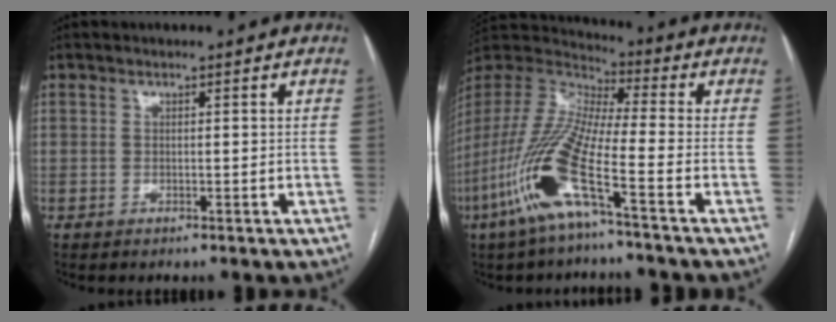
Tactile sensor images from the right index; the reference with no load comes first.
{"total": 15.7, "force": [-6.8, 1.0, 14.1], "torque": [-0.310, -0.020, -0.143]}